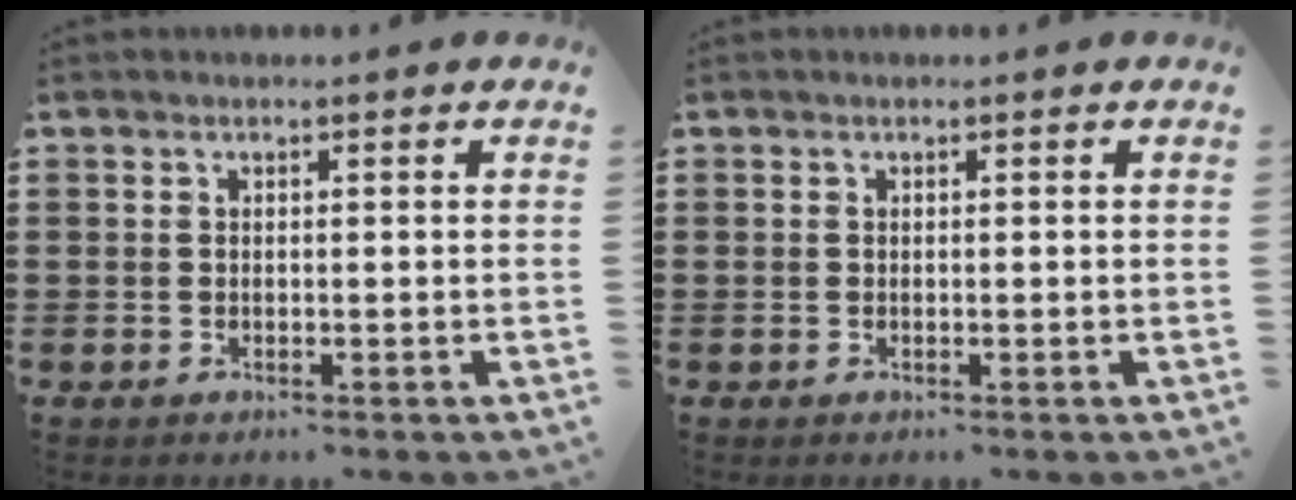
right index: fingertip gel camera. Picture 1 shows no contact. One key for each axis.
{"total": 0.0}